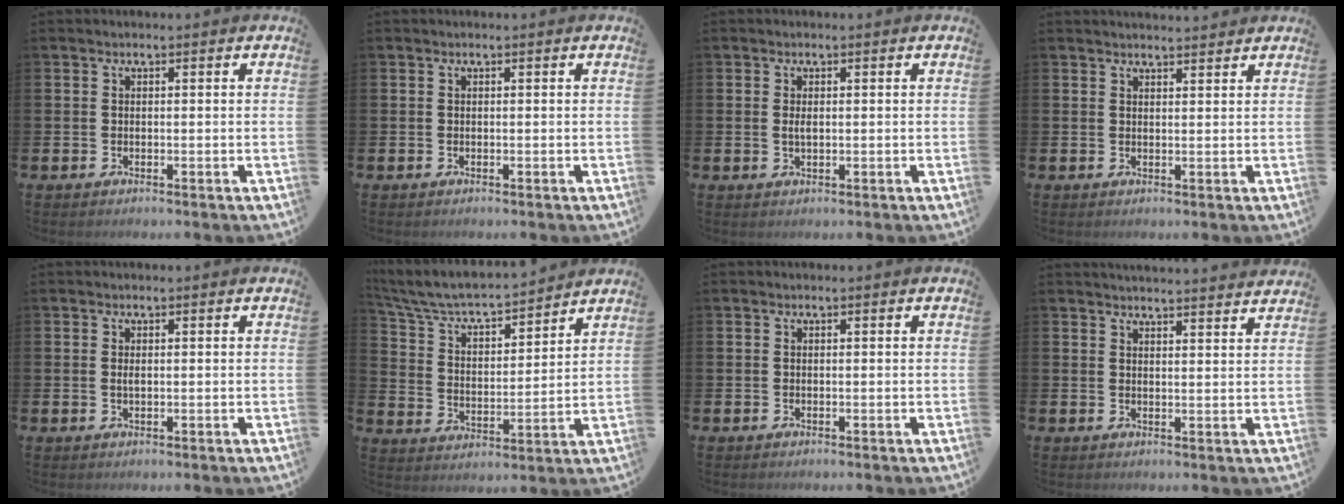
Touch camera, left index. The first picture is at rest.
{"total": 0.0}
{"total": 1.1, "force": [0.2, 0.4, 1.0], "torque": [-0.016, 0.001, 0.001]}
{"total": 2.0, "force": [2.0, 0.1, -0.1], "torque": [0.011, -0.015, 0.034]}
{"total": 0.7, "force": [0.1, 0.3, 0.6], "torque": [-0.009, 0.000, 0.001]}
{"total": 6.6, "force": [6.1, 1.3, 2.0], "torque": [-0.071, -0.050, 0.101]}
{"total": 0.0}
{"total": 3.2, "force": [3.2, -0.4, -0.1], "torque": [-0.006, -0.021, 0.058]}